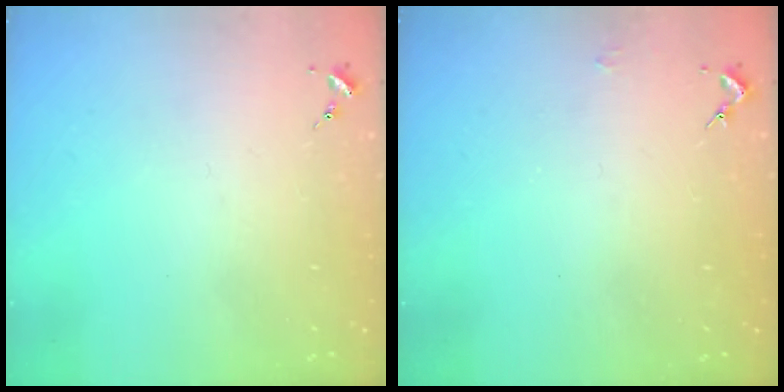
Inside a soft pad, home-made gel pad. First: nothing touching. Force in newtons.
{"total": 2.1, "press": 2.1, "slide": 0.3}